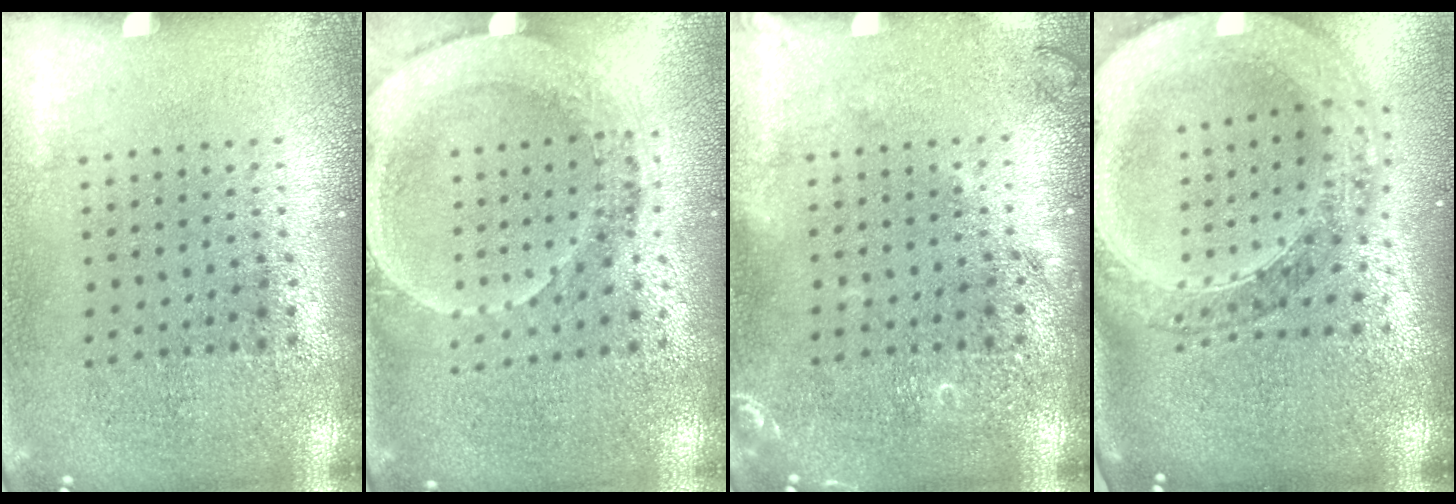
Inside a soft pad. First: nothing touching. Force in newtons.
{"total": 1.8, "press": 1.6, "slide": 0.8}
{"total": 1.5, "press": 1.5, "slide": 0.3}
{"total": 2.9, "press": 2.4, "slide": 1.5}